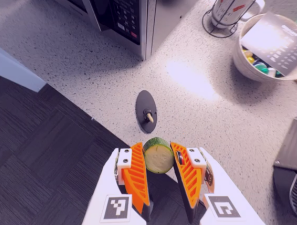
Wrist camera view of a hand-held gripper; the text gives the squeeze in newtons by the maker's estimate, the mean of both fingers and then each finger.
{"total": 9.2, "left": 8.9, "right": 9.5}